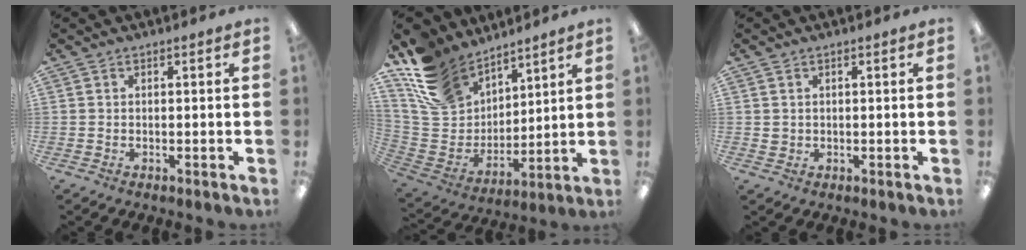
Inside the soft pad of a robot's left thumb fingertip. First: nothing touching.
{"total": 16.2, "force": [11.8, 9.9, 5.1], "torque": [-0.134, -0.067, 0.234]}
{"total": 1.3, "force": [0.6, 1.2, 0.1], "torque": [-0.004, 0.003, 0.011]}